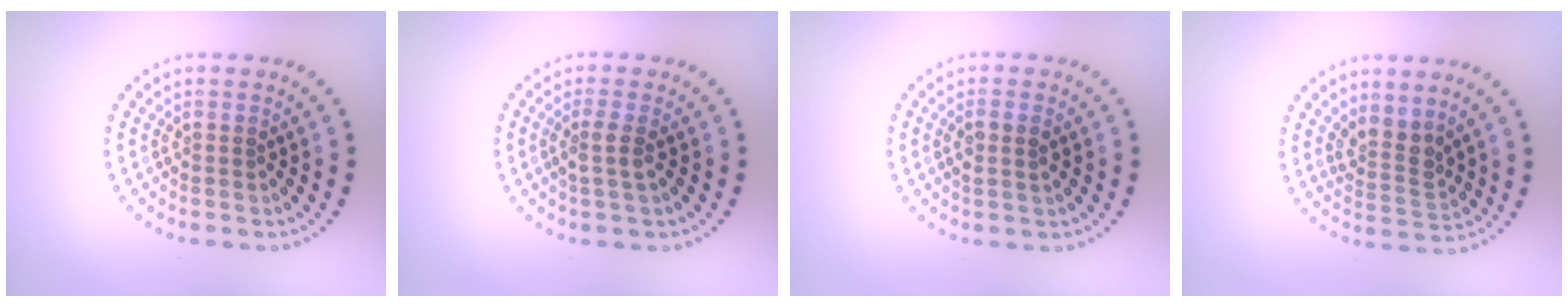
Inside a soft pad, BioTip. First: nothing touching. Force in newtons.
{"total": 1.7, "press": 1.3, "slide": 1.0}
{"total": 1.7, "press": 1.6, "slide": 0.6}
{"total": 2.6, "press": 2.0, "slide": 1.7}